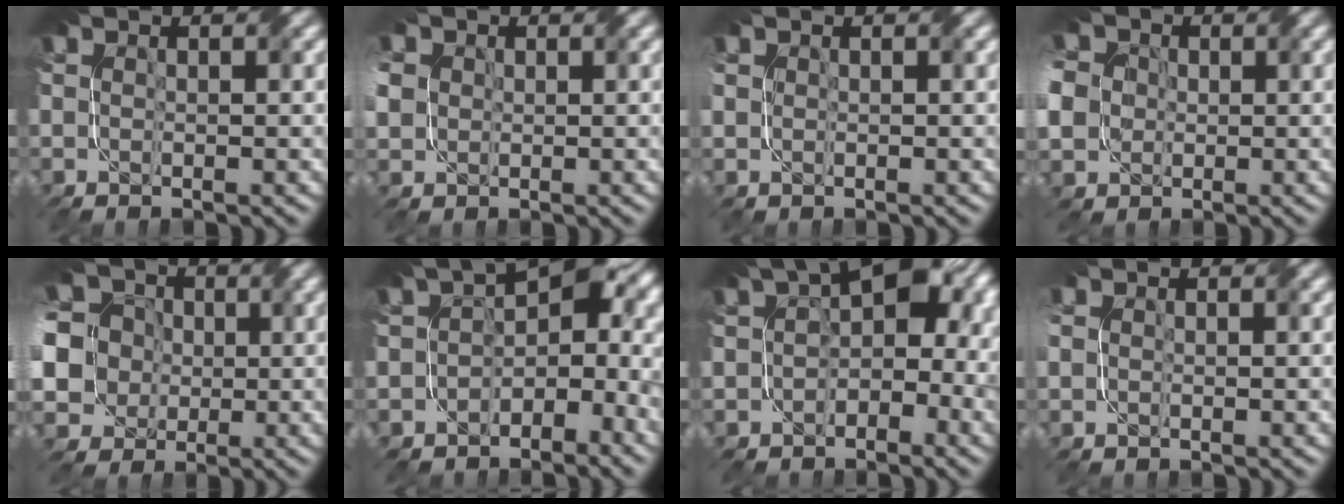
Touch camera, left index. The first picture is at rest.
{"total": 4.2, "force": [1.0, 3.8, 1.4], "torque": [-0.051, 0.024, 0.010]}
{"total": 1.4, "force": [1.0, 0.7, -0.5], "torque": [0.014, 0.005, 0.012]}
{"total": 9.1, "force": [0.1, 8.3, 3.6], "torque": [-0.096, 0.014, -0.036]}
{"total": 12.3, "force": [2.1, 11.1, 4.9], "torque": [-0.147, 0.037, 0.002]}
{"total": 6.4, "force": [-1.5, 4.4, 4.5], "torque": [-0.044, 0.010, -0.035]}
{"total": 6.4, "force": [0.1, 4.1, 4.9], "torque": [-0.061, 0.018, -0.016]}
{"total": 1.3, "force": [0.4, 1.3, 0.1], "torque": [-0.002, 0.012, 0.002]}